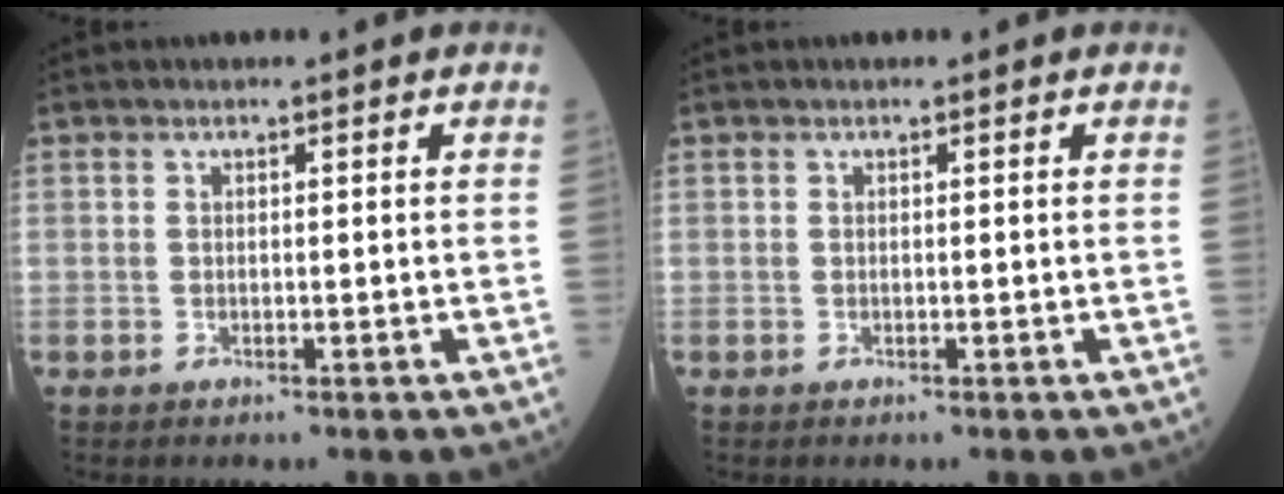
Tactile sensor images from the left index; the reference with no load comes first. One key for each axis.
{"total": 0.0}